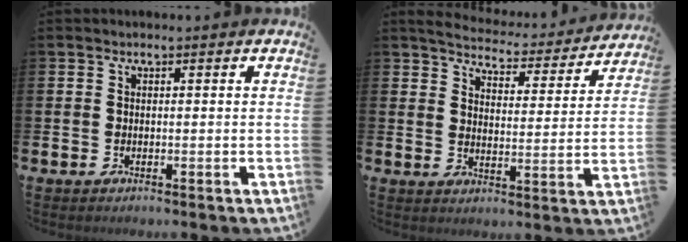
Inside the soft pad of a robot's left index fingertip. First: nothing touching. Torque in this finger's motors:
{"motor_torque": [0.84, -1.31, 0.22, 0.01]}